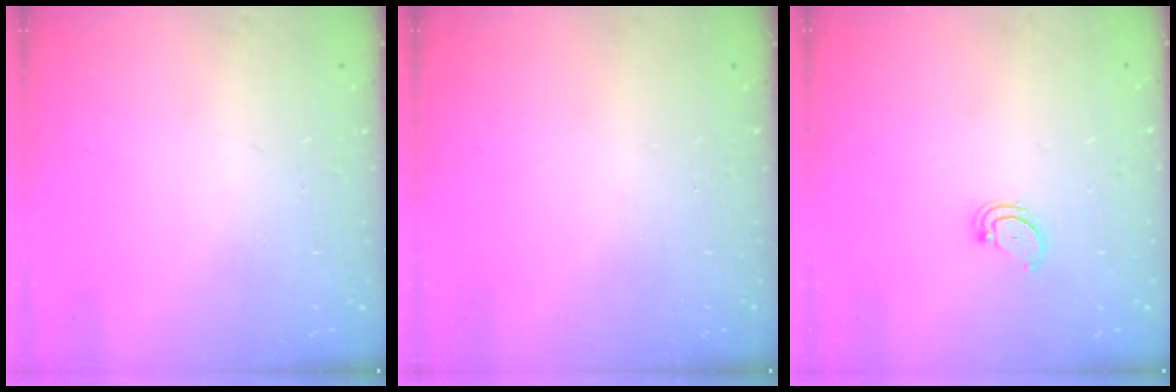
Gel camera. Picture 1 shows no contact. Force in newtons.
{"total": 0.0}
{"total": 1.8, "press": 1.8, "slide": 0.2}